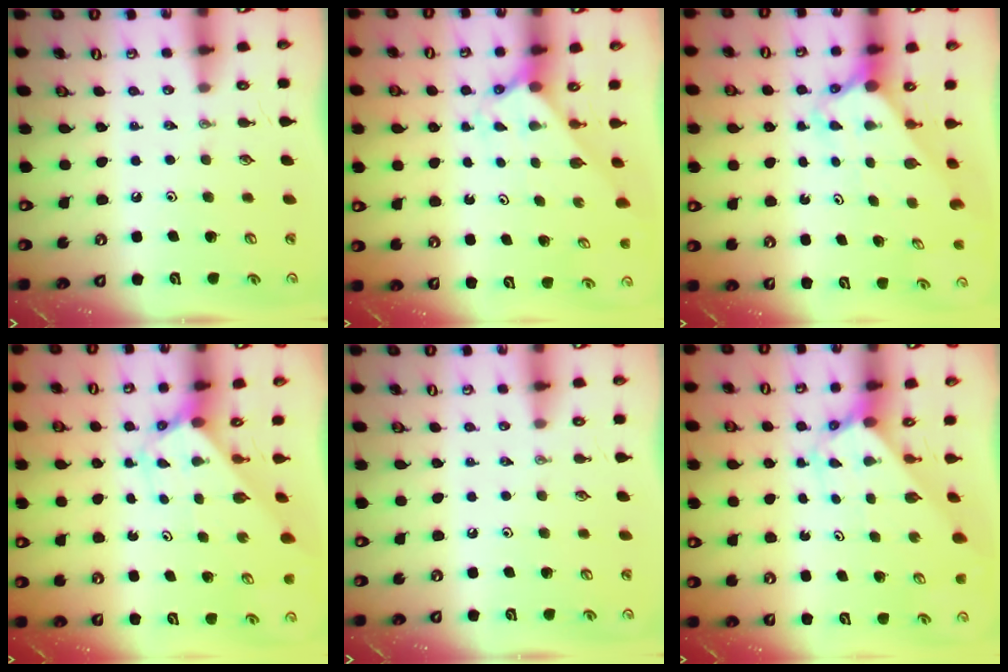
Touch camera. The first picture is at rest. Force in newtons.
{"total": 2.0, "press": 2.0, "slide": 0.1}
{"total": 2.7, "press": 2.7, "slide": 0.2}
{"total": 2.5, "press": 2.5, "slide": 0.2}
{"total": 0.0}
{"total": 2.7, "press": 2.7, "slide": 0.2}